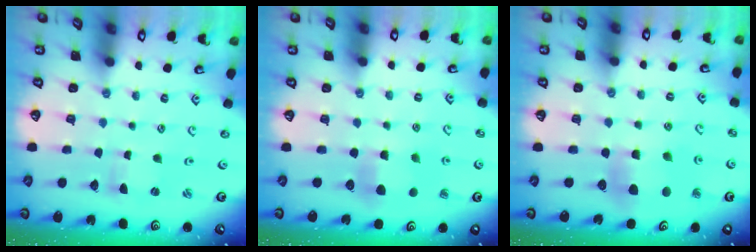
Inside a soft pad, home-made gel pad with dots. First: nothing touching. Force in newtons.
{"total": 5.8, "press": 5.8, "slide": 0.2}
{"total": 7.6, "press": 7.5, "slide": 1.0}